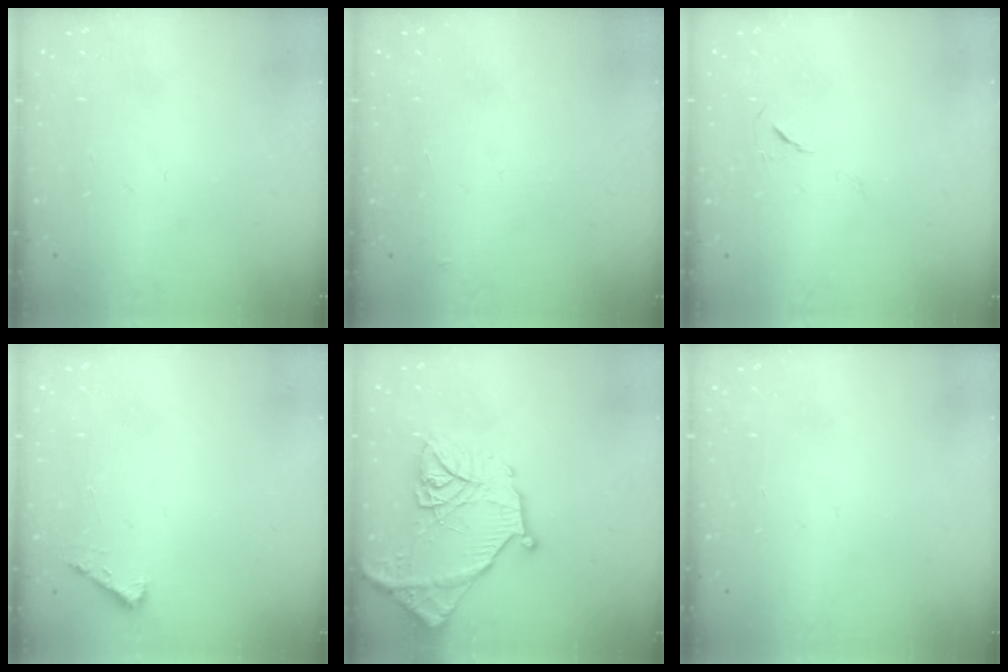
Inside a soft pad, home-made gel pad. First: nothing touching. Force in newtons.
{"total": 2.6, "press": 2.6, "slide": 0.2}
{"total": 5.1, "press": 4.7, "slide": 2.1}
{"total": 2.3, "press": 2.3, "slide": 0.3}
{"total": 17.5, "press": 17.4, "slide": 1.9}
{"total": 0.0}